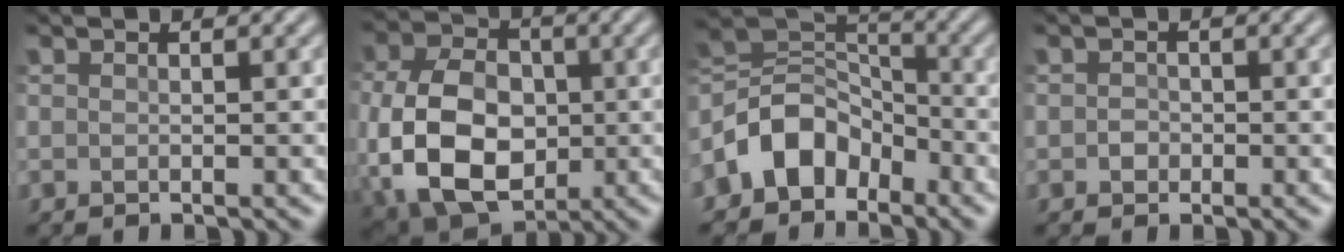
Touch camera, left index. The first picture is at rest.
{"total": 11.3, "force": [-1.3, 8.0, 7.9], "torque": [-0.170, -0.016, -0.027]}
{"total": 6.4, "force": [-3.7, 4.5, 2.7], "torque": [-0.034, 0.011, -0.084]}
{"total": 1.0, "force": [-0.2, 0.9, 0.3], "torque": [-0.002, -0.003, -0.007]}